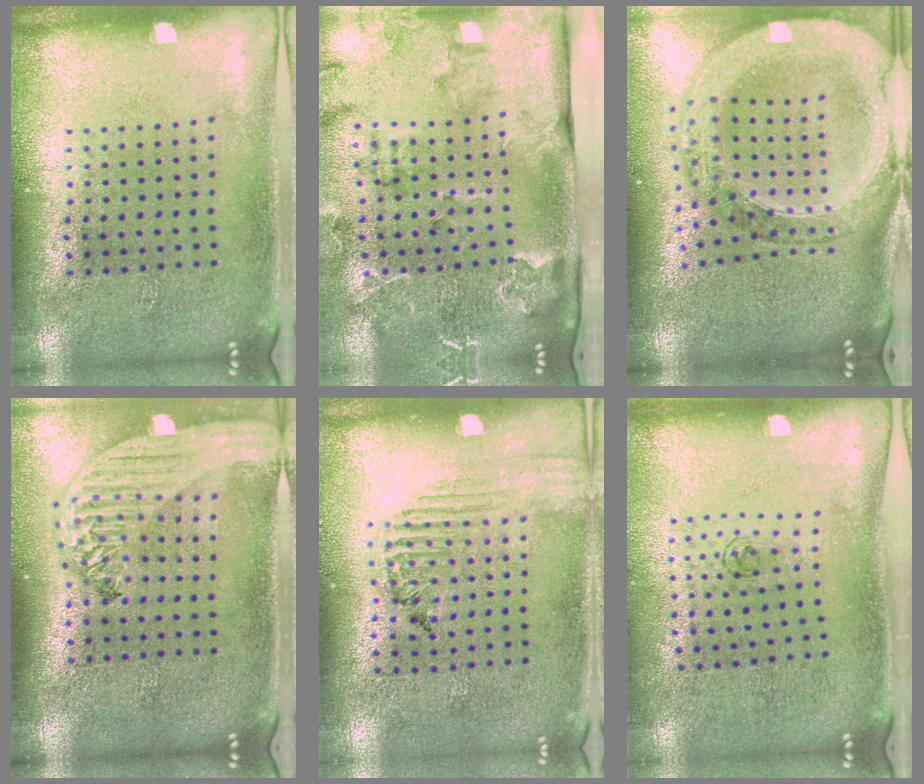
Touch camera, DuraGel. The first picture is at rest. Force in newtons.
{"total": 2.5, "press": 2.4, "slide": 0.6}
{"total": 3.0, "press": 2.4, "slide": 1.7}
{"total": 3.1, "press": 2.5, "slide": 1.9}
{"total": 1.5, "press": 1.5, "slide": 0.3}
{"total": 0.7, "press": 0.2, "slide": 0.6}